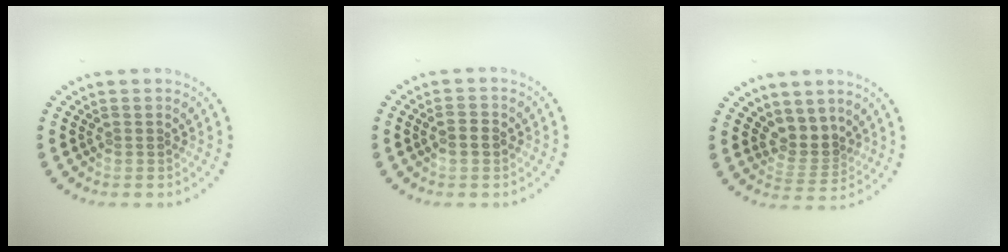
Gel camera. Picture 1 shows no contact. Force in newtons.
{"total": 1.3, "press": 1.3, "slide": 0.3}
{"total": 2.8, "press": 2.1, "slide": 1.8}